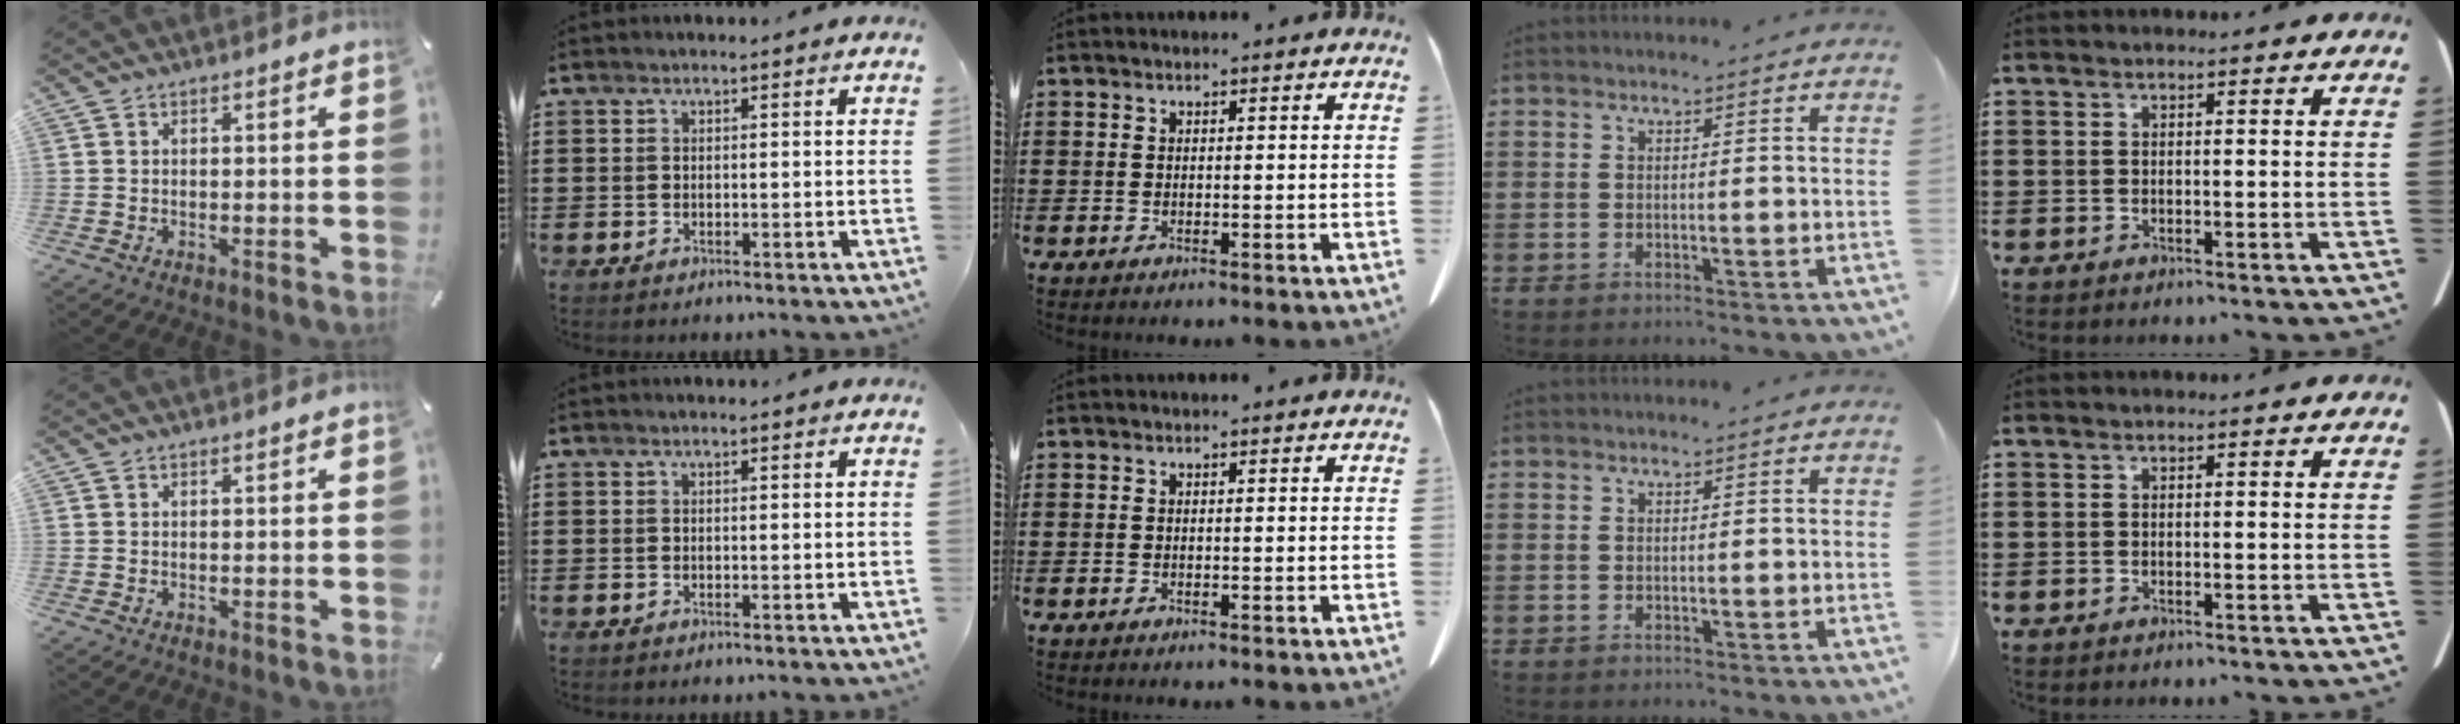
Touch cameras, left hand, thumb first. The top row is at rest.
{}